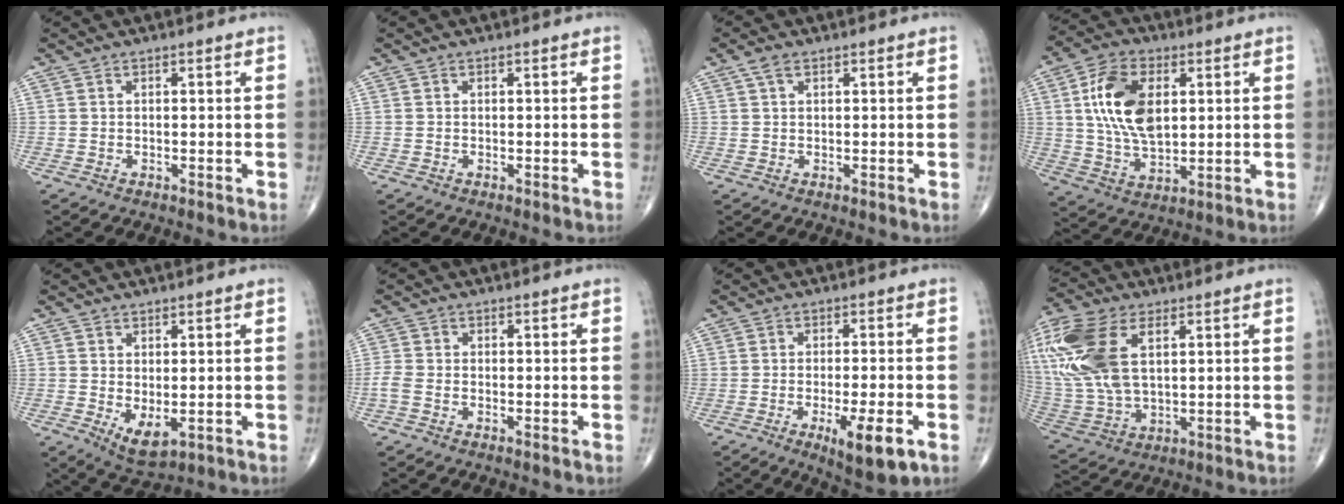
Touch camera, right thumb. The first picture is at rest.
{"total": 0.0}
{"total": 2.1, "force": [1.1, 1.0, 1.4], "torque": [-0.031, 0.006, 0.022]}
{"total": 14.5, "force": [3.1, 8.3, 11.4], "torque": [-0.204, -0.005, 0.061]}
{"total": 5.0, "force": [-0.7, 2.4, 4.3], "torque": [-0.063, -0.014, 0.003]}
{"total": 2.2, "force": [-0.9, 1.1, 1.7], "torque": [-0.049, 0.000, -0.027]}
{"total": 9.6, "force": [-4.0, 2.4, 8.3], "torque": [-0.128, -0.007, -0.055]}
{"total": 20.4, "force": [6.1, 11.1, 16.0], "torque": [-0.379, -0.007, 0.119]}